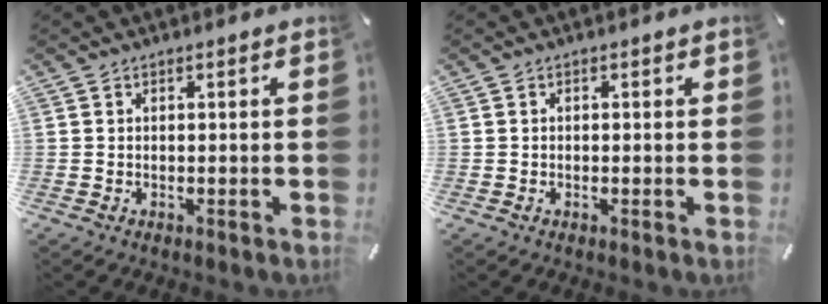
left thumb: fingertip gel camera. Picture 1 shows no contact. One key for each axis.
{"total": 0.8, "fx": -0.2, "fy": 0.5, "fz": 0.5, "tx": -0.010, "ty": 0.003, "tz": -0.005}